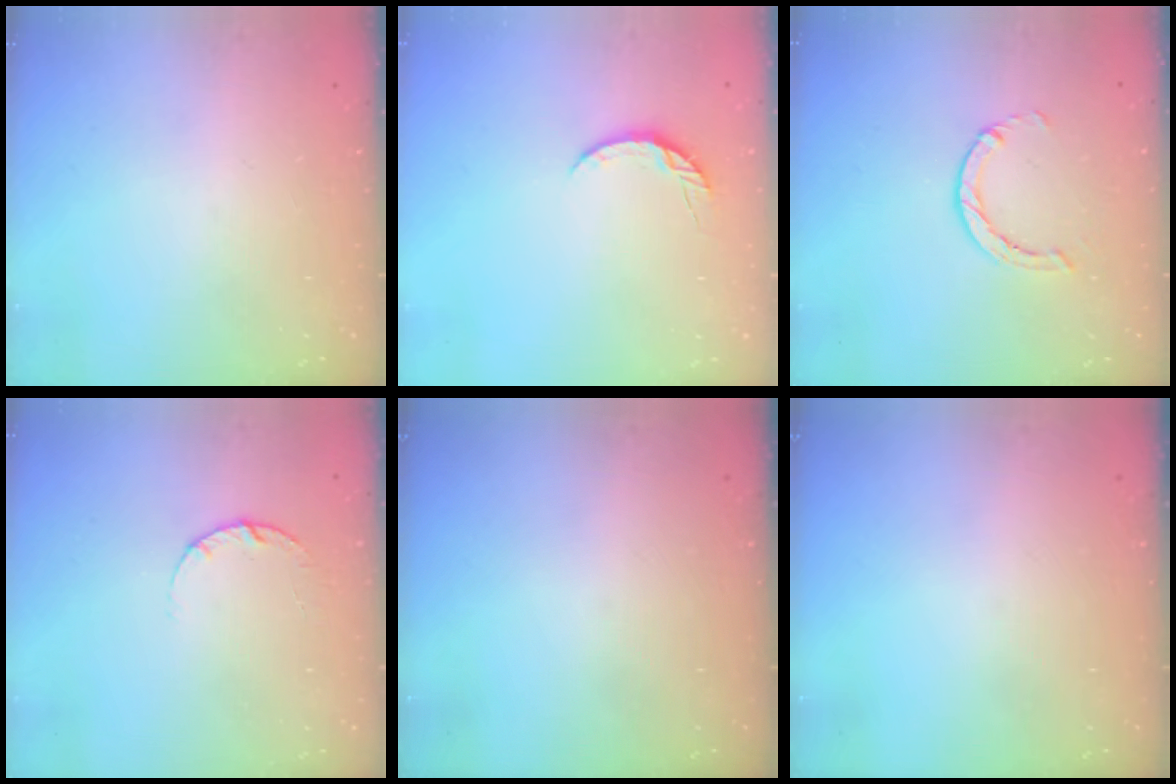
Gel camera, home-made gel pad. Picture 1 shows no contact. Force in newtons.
{"total": 4.6, "press": 4.6, "slide": 0.6}
{"total": 1.4, "press": 1.4, "slide": 0.3}
{"total": 3.6, "press": 3.5, "slide": 0.5}
{"total": 0.0}
{"total": 0.0}